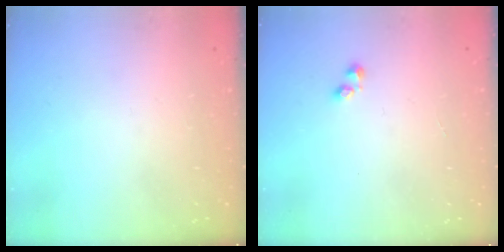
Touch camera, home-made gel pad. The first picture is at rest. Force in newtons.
{"total": 1.4, "press": 1.4, "slide": 0.5}